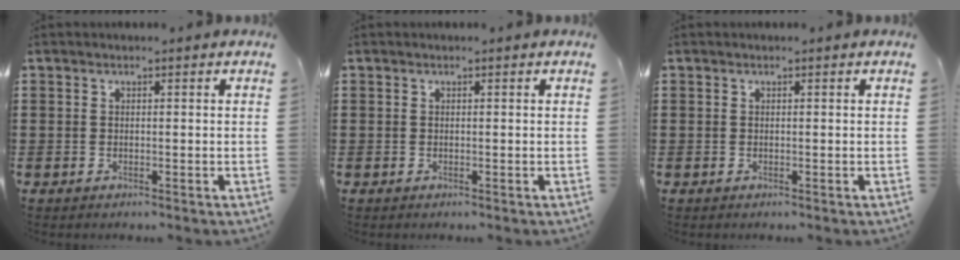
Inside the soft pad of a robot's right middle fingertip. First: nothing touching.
{"total": 0.0}
{"total": 0.0}